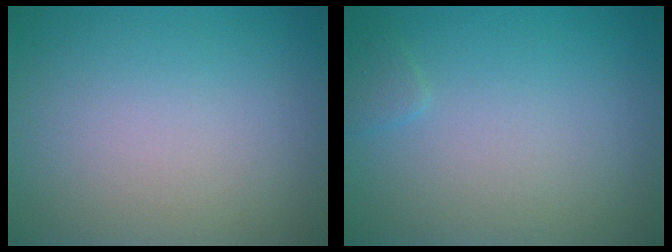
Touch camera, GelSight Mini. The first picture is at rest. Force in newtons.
{"total": 0.8, "press": 0.7, "slide": 0.2}